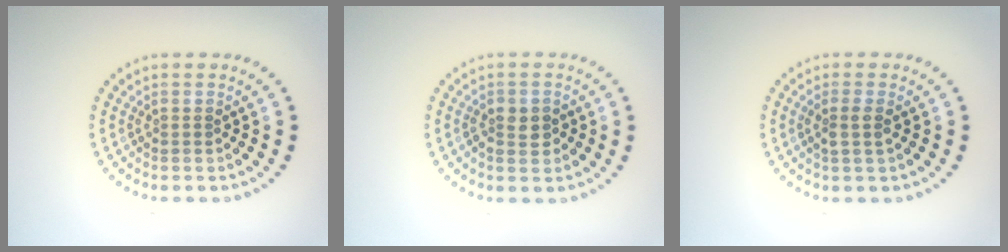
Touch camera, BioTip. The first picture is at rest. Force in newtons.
{"total": 2.1, "press": 2.0, "slide": 0.4}
{"total": 1.5, "press": 1.2, "slide": 0.9}